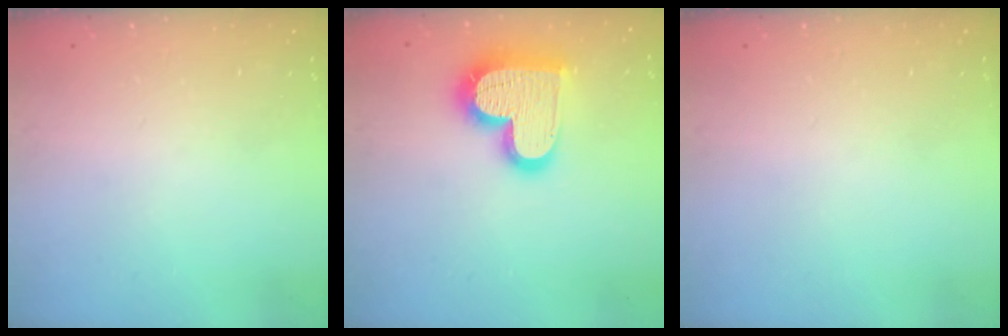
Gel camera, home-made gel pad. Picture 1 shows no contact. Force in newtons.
{"total": 19.8, "press": 19.7, "slide": 1.3}
{"total": 0.0}